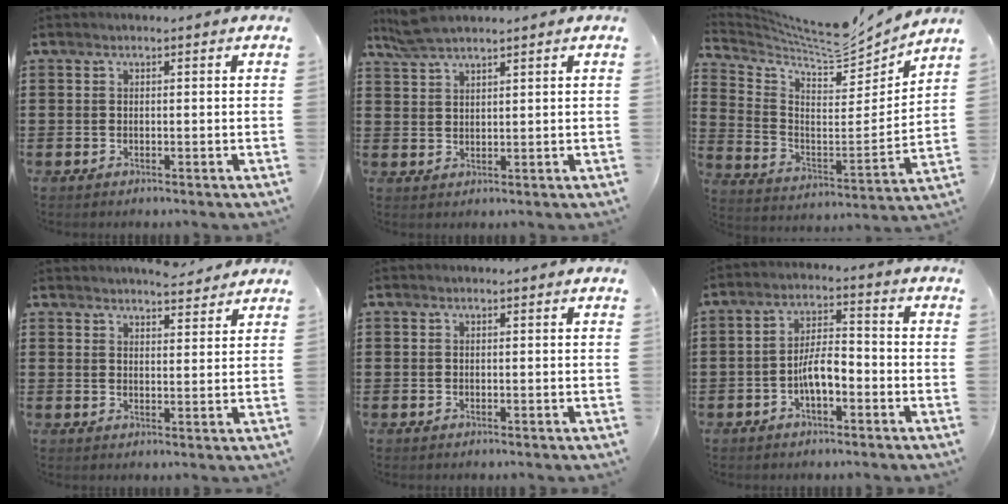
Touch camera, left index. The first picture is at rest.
{"total": 3.7, "force": [3.2, 0.5, 1.7], "torque": [-0.042, -0.003, 0.061]}
{"total": 7.4, "force": [6.8, 1.4, 2.6], "torque": [-0.085, -0.054, 0.114]}
{"total": 4.0, "force": [3.9, 0.4, 0.7], "torque": [-0.015, -0.013, 0.072]}
{"total": 0.0}
{"total": 5.5, "force": [-2.2, 2.0, 4.6], "torque": [-0.101, 0.007, -0.048]}